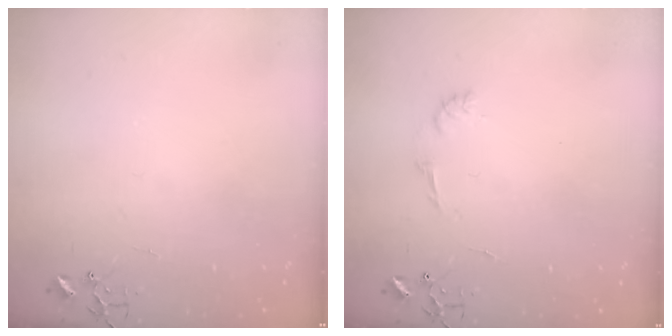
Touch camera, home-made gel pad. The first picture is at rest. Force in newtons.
{"total": 4.3, "press": 4.3, "slide": 0.5}